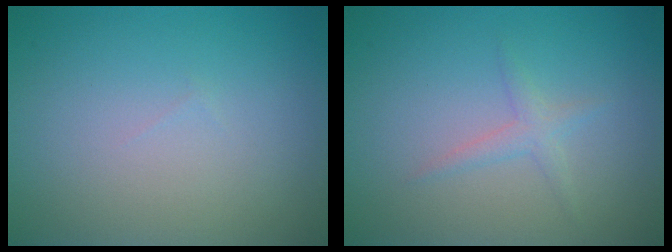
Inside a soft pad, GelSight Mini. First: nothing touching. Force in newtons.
{"total": 1.3, "press": 1.3, "slide": 0.0}